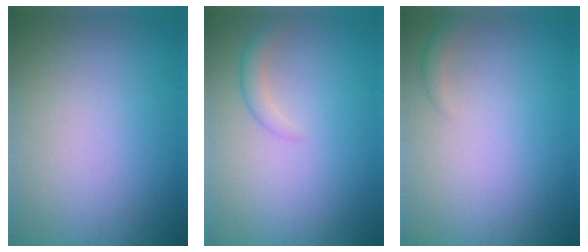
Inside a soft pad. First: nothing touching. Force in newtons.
{"total": 1.6, "press": 1.6, "slide": 0.0}
{"total": 1.1, "press": 1.1, "slide": 0.1}